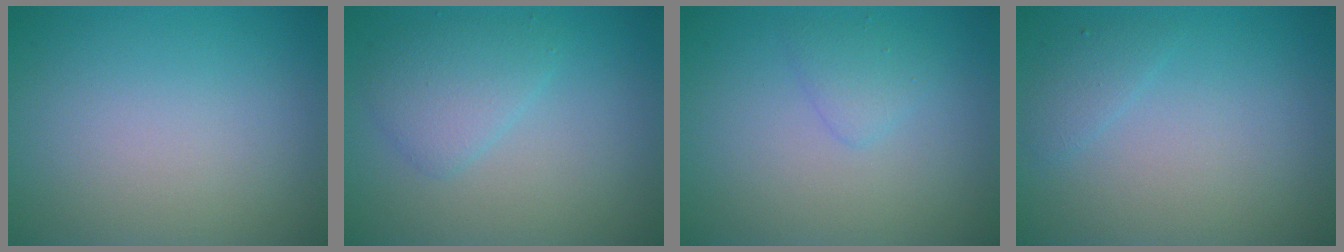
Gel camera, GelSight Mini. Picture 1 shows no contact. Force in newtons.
{"total": 2.6, "press": 2.6, "slide": 0.1}
{"total": 1.5, "press": 1.5, "slide": 0.0}
{"total": 1.2, "press": 1.2, "slide": 0.1}